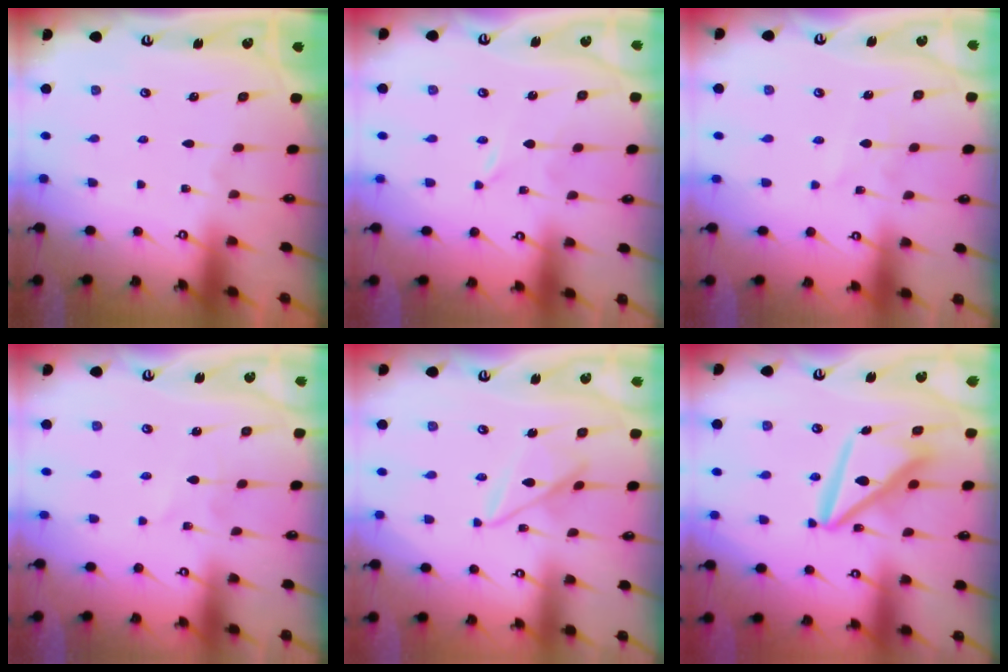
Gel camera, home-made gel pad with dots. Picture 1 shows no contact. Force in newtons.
{"total": 0.0}
{"total": 1.6, "press": 1.6, "slide": 0.1}
{"total": 1.8, "press": 1.7, "slide": 0.2}
{"total": 10.0, "press": 10.0, "slide": 0.8}
{"total": 12.4, "press": 12.3, "slide": 1.6}